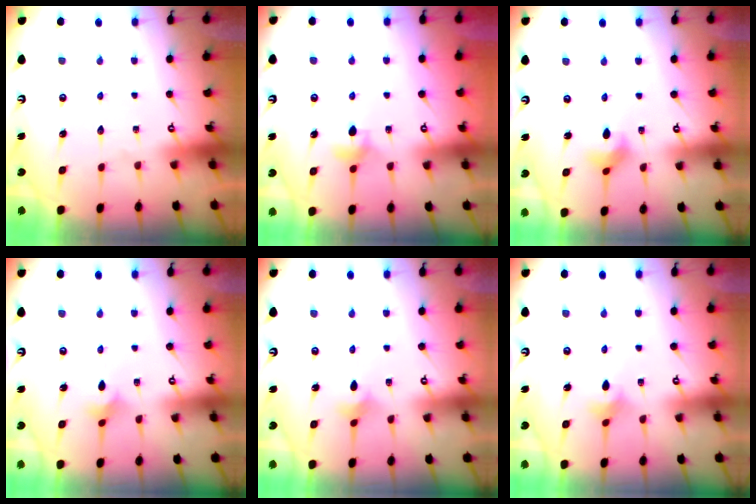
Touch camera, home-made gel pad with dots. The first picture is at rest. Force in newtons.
{"total": 4.7, "press": 4.7, "slide": 0.7}
{"total": 4.0, "press": 3.9, "slide": 0.7}
{"total": 1.9, "press": 1.8, "slide": 0.6}
{"total": 2.0, "press": 2.0, "slide": 0.4}
{"total": 3.4, "press": 3.4, "slide": 0.7}